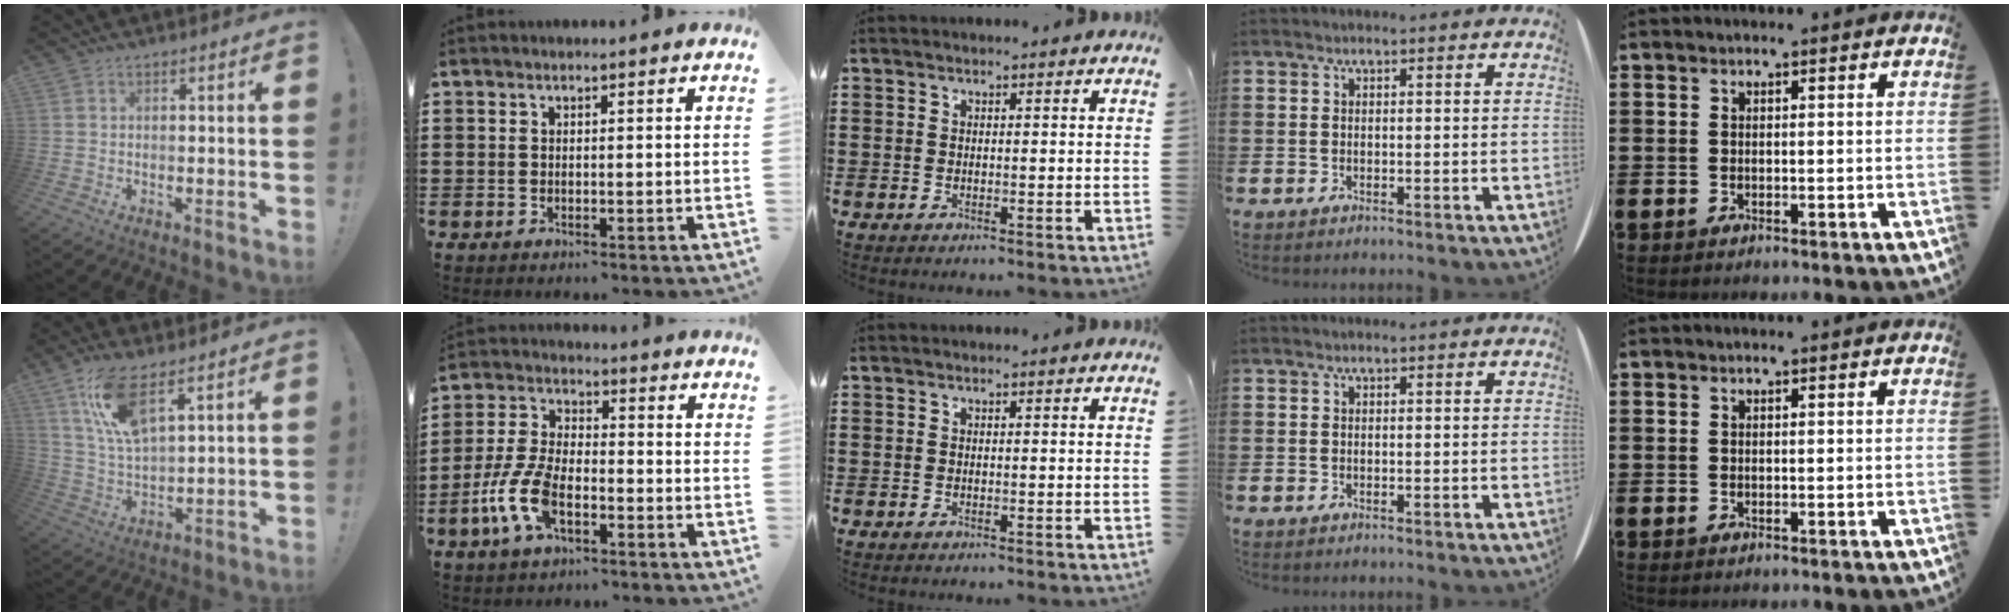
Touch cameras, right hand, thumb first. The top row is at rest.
{"thumb": {"total": 12.0, "force": [7.4, 3.6, 8.7], "torque": [-0.178, -0.029, 0.133]}, "index": {"total": 8.8, "force": [-3.7, 4.1, 6.8], "torque": [-0.178, -0.012, -0.075]}}